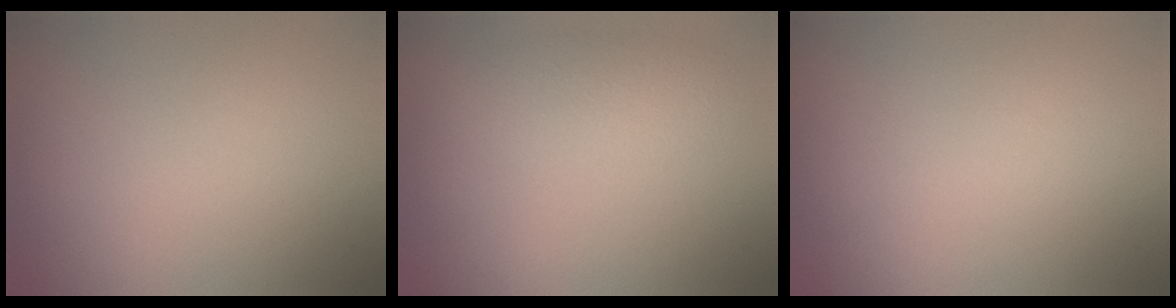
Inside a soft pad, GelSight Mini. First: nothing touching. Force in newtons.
{"total": 3.1, "press": 3.1, "slide": 0.1}
{"total": 0.0}